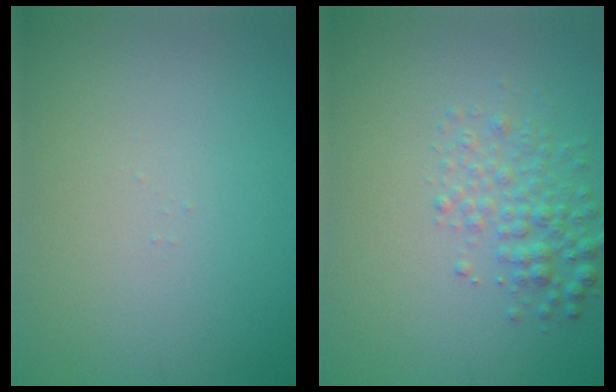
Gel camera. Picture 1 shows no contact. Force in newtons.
{"total": 2.8, "press": 2.8, "slide": 0.1}